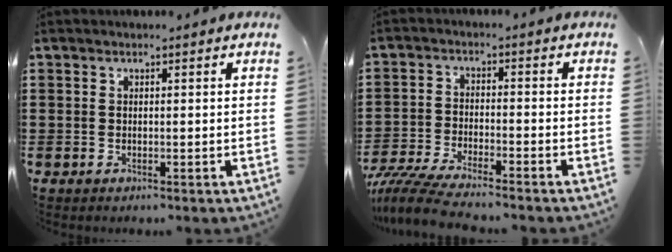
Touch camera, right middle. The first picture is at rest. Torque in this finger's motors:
{"motor_torque": [1.47, -0.67, 0.39, 0.06]}